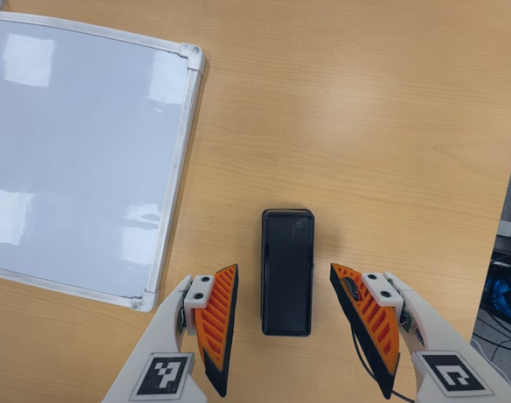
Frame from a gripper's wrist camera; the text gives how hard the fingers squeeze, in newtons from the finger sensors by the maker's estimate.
{"total": 0.0}